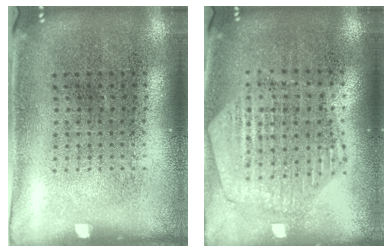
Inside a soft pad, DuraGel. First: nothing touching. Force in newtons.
{"total": 1.2, "press": 1.2, "slide": 0.1}